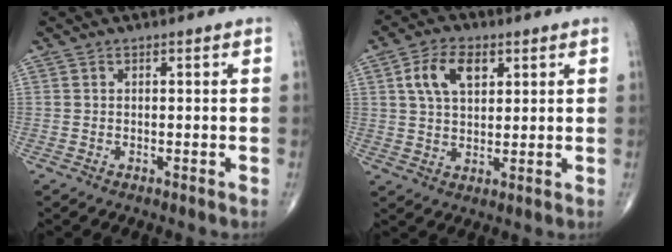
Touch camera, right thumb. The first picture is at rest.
{"total": 8.5, "force": [3.2, 5.0, 6.1], "torque": [-0.102, -0.005, 0.057]}